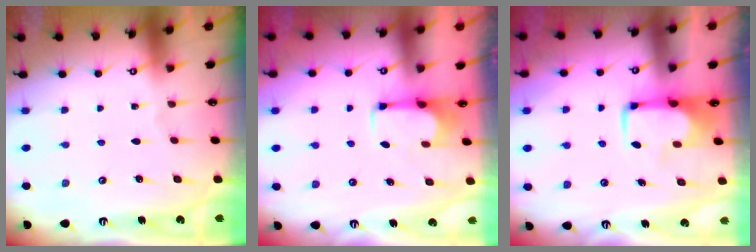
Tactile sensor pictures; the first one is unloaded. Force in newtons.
{"total": 2.5, "press": 2.3, "slide": 0.9}
{"total": 1.5, "press": 1.4, "slide": 0.4}